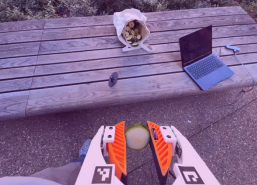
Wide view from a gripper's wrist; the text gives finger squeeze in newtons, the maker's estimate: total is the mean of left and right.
{"total": 10.9, "left": 11.0, "right": 10.8}